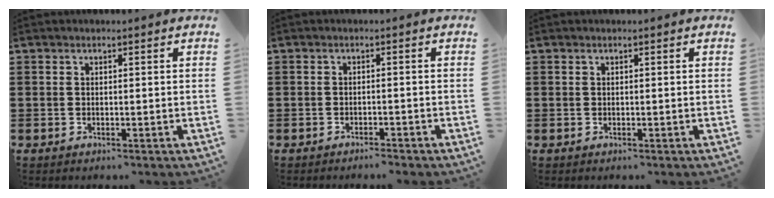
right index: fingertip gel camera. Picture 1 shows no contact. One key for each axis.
{"total": 1.2, "fx": -1.2, "fy": 0.0, "fz": 0.3, "tx": -0.009, "ty": 0.002, "tz": -0.023}
{"total": 0.0}